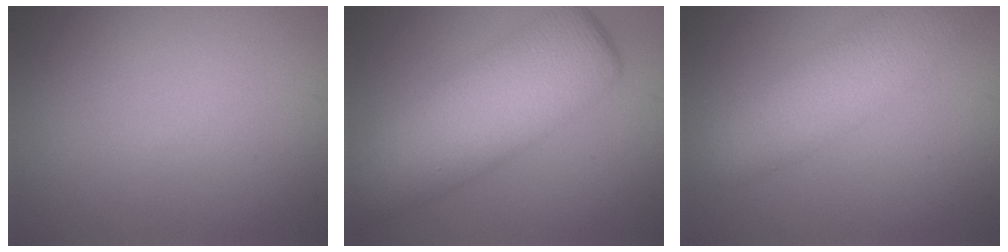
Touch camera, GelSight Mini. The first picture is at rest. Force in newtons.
{"total": 9.4, "press": 9.4, "slide": 0.3}
{"total": 5.8, "press": 5.8, "slide": 0.2}